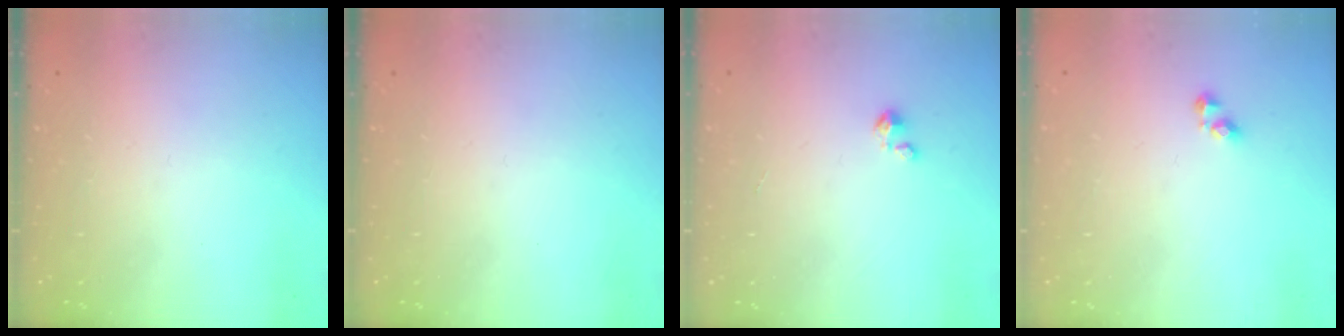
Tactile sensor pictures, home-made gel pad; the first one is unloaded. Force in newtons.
{"total": 0.0}
{"total": 1.5, "press": 1.5, "slide": 0.1}
{"total": 2.7, "press": 2.7, "slide": 0.4}